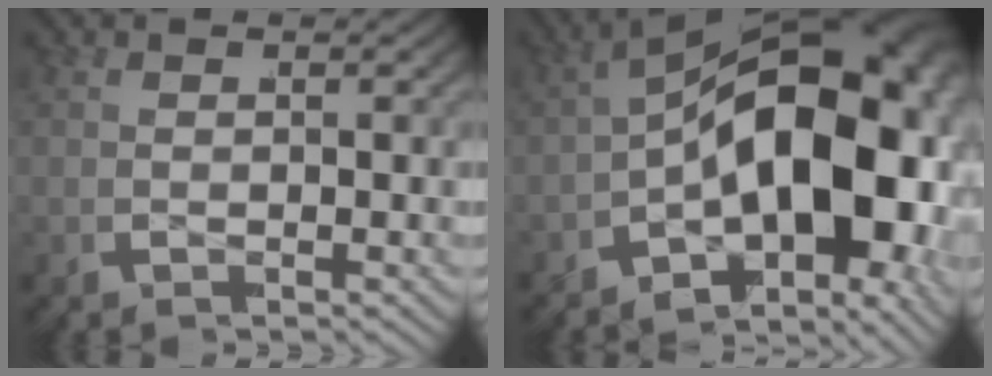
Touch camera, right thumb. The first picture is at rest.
{"total": 21.0, "force": [-3.0, 11.8, 17.1], "torque": [-0.255, -0.051, -0.028]}